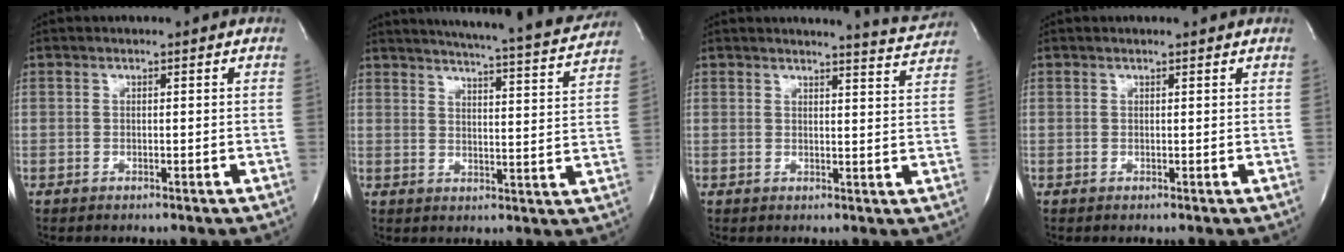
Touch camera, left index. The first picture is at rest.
{"total": 20.3, "force": [18.8, 0.6, 7.5], "torque": [-0.115, -0.047, 0.229]}
{"total": 6.1, "force": [6.0, -0.6, 0.2], "torque": [-0.015, -0.035, 0.061]}
{"total": 1.6, "force": [1.5, 0.1, 0.4], "torque": [-0.013, 0.006, 0.017]}